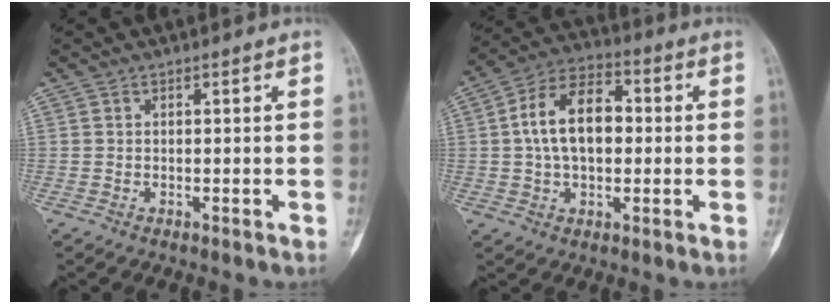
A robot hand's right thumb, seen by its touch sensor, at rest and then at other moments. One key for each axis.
{"total": 13.3, "fx": 1.0, "fy": 8.2, "fz": 10.5, "tx": -0.168, "ty": 0.027, "tz": 0.009}